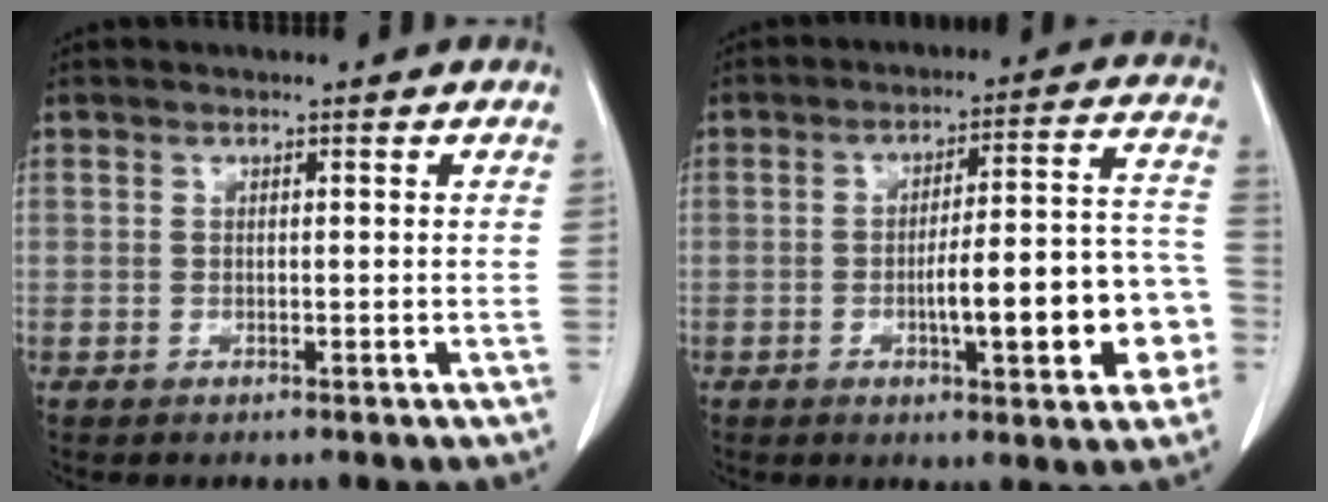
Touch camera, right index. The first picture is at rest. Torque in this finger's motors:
{"motor_torque": [1.32, -0.81, 0.52, 0.11]}